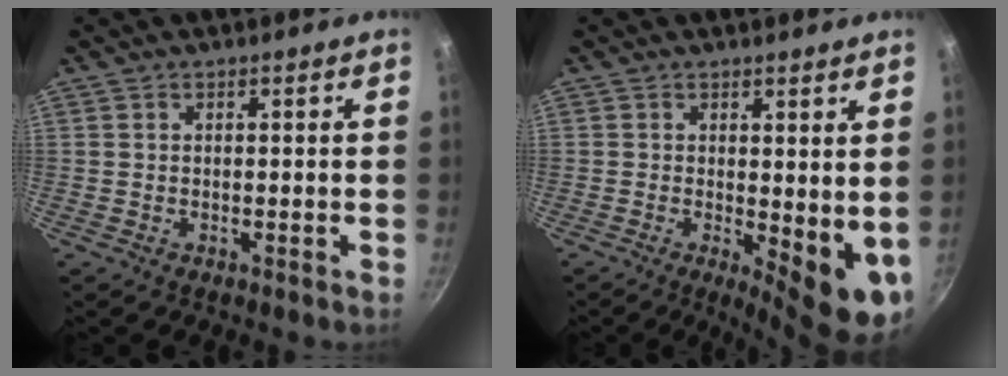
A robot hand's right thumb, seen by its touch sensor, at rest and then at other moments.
{"total": 9.9, "force": [-0.9, 3.4, 9.2], "torque": [-0.116, -0.022, -0.003]}